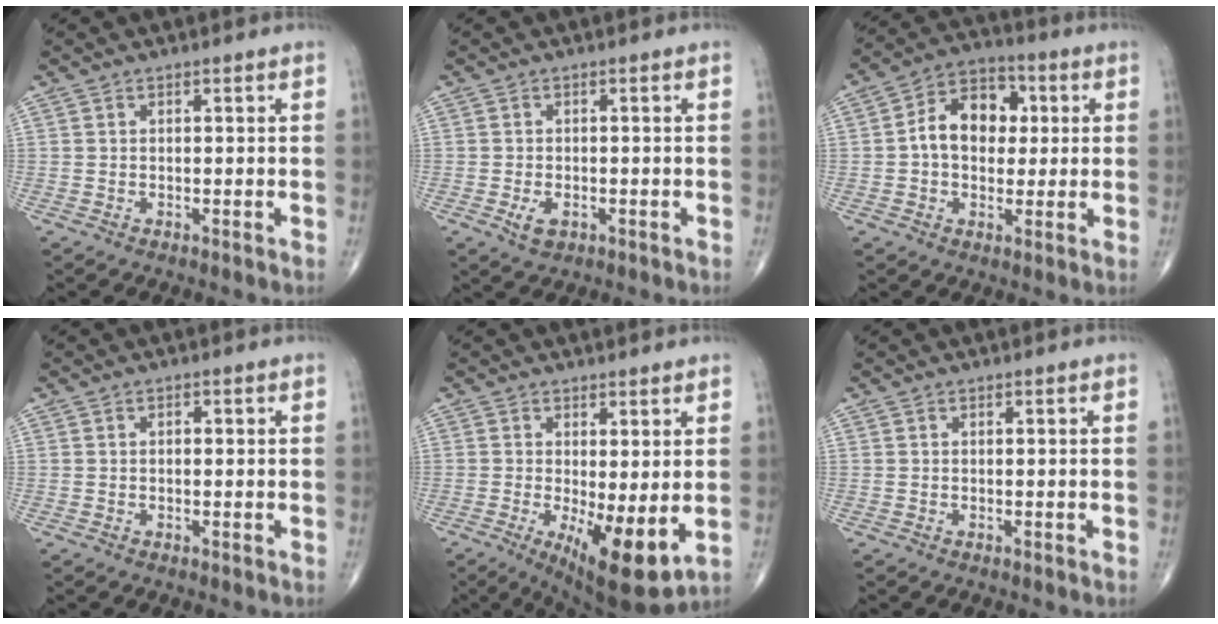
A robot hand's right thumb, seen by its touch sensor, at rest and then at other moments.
{"total": 3.1, "force": [-1.1, 1.9, 2.1], "torque": [-0.034, 0.000, -0.014]}
{"total": 11.6, "force": [1.2, 8.3, 7.9], "torque": [-0.099, 0.023, 0.012]}
{"total": 0.8, "force": [0.1, 0.4, 0.7], "torque": [-0.016, 0.003, 0.003]}
{"total": 10.8, "force": [-1.7, 3.4, 10.1], "torque": [-0.158, -0.027, -0.017]}
{"total": 0.0}